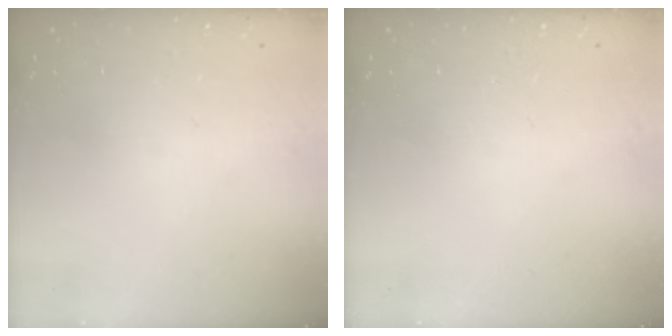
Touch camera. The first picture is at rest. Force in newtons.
{"total": 0.0}